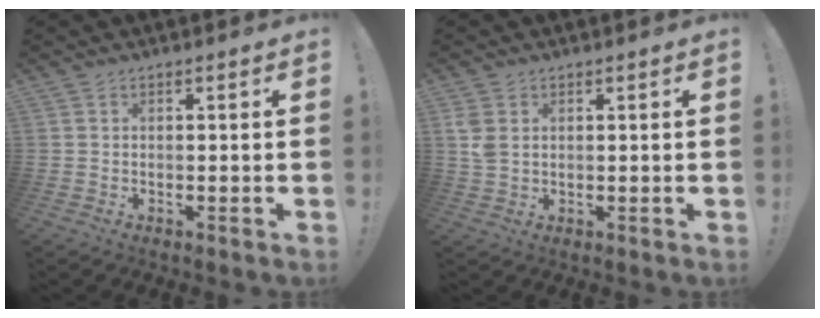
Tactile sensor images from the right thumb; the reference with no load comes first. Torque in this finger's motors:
{"motor_torque": [0.69, 1.04, 0.49, -0.33, 0.07]}